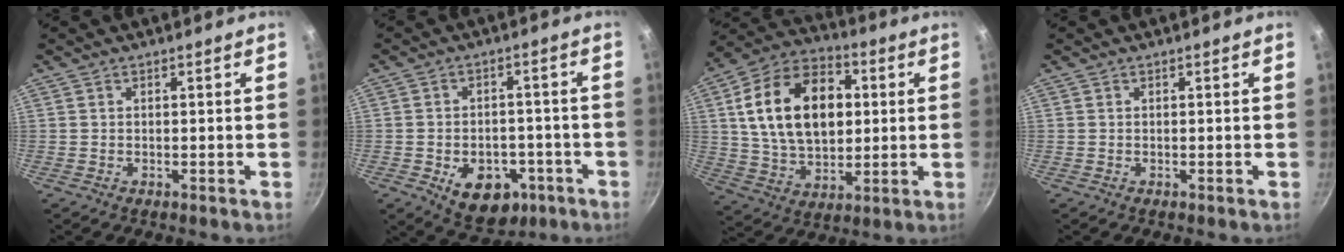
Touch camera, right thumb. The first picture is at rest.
{"total": 11.5, "force": [-4.5, 8.0, 6.9], "torque": [-0.064, 0.019, -0.049]}
{"total": 21.9, "force": [4.0, 14.4, 16.0], "torque": [-0.249, 0.010, 0.063]}
{"total": 0.0}